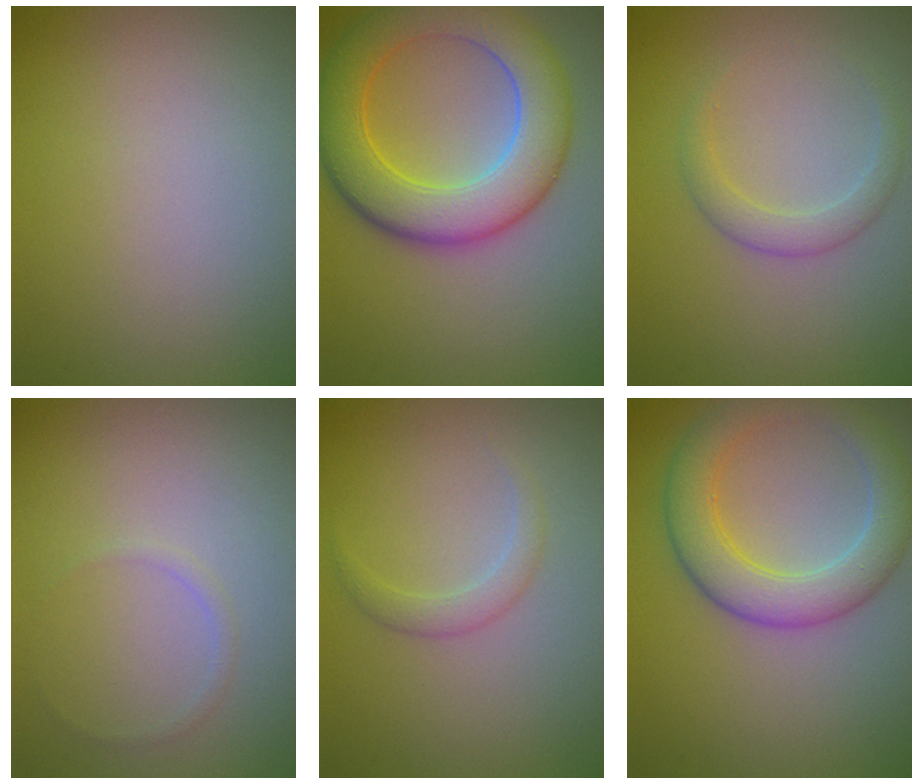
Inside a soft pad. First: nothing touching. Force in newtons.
{"total": 8.5, "press": 8.5, "slide": 0.5}
{"total": 2.0, "press": 2.0, "slide": 0.1}
{"total": 0.5, "press": 0.5, "slide": 0.1}
{"total": 1.6, "press": 1.6, "slide": 0.1}
{"total": 5.6, "press": 5.6, "slide": 0.3}